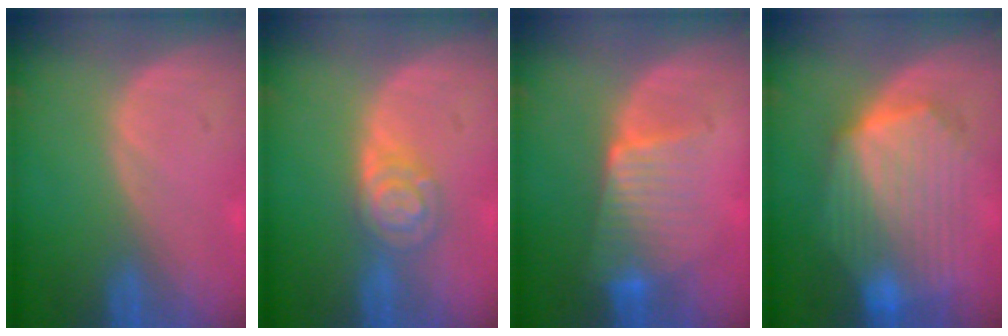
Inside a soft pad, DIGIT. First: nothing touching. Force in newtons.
{"total": 5.2, "press": 5.2, "slide": 0.2}
{"total": 6.4, "press": 6.1, "slide": 2.2}
{"total": 10.8, "press": 10.8, "slide": 0.7}